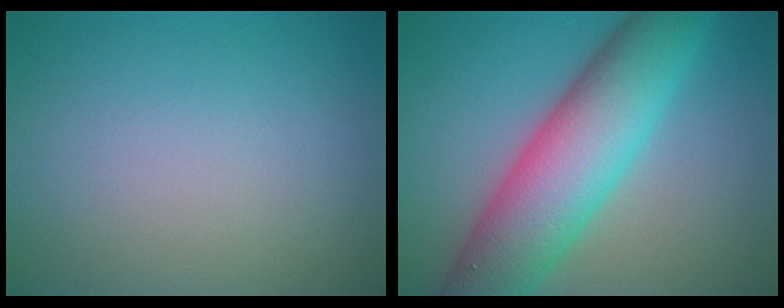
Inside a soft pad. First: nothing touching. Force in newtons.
{"total": 10.7, "press": 10.7, "slide": 0.2}